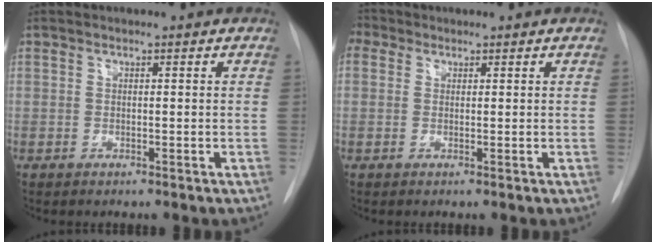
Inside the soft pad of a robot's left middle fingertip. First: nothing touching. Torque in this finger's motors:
{"motor_torque": [1.61, -0.51, 1.06, 0.21]}